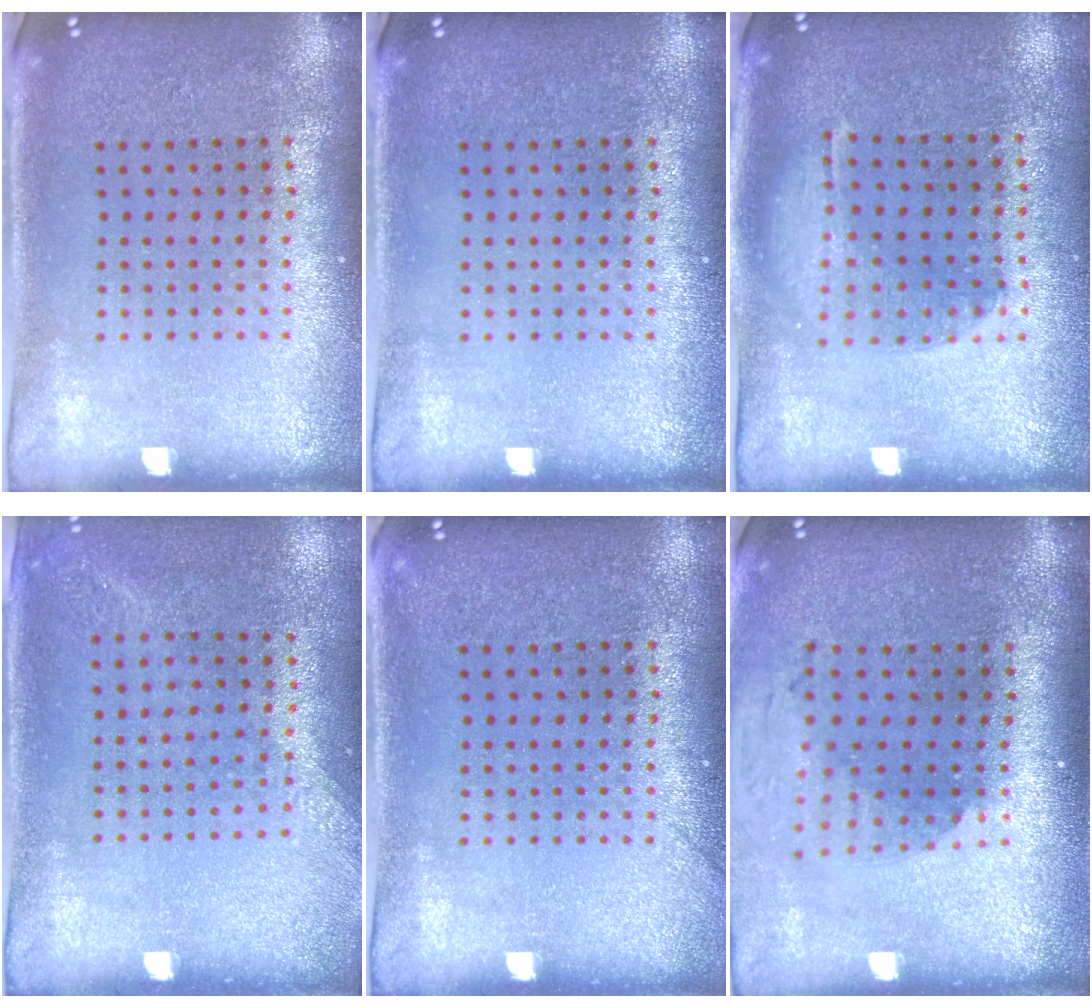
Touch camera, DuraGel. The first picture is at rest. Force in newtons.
{"total": 0.0}
{"total": 1.3, "press": 1.2, "slide": 0.4}
{"total": 1.3, "press": 1.1, "slide": 0.8}
{"total": 0.7, "press": 0.7, "slide": 0.1}
{"total": 2.0, "press": 1.4, "slide": 1.3}